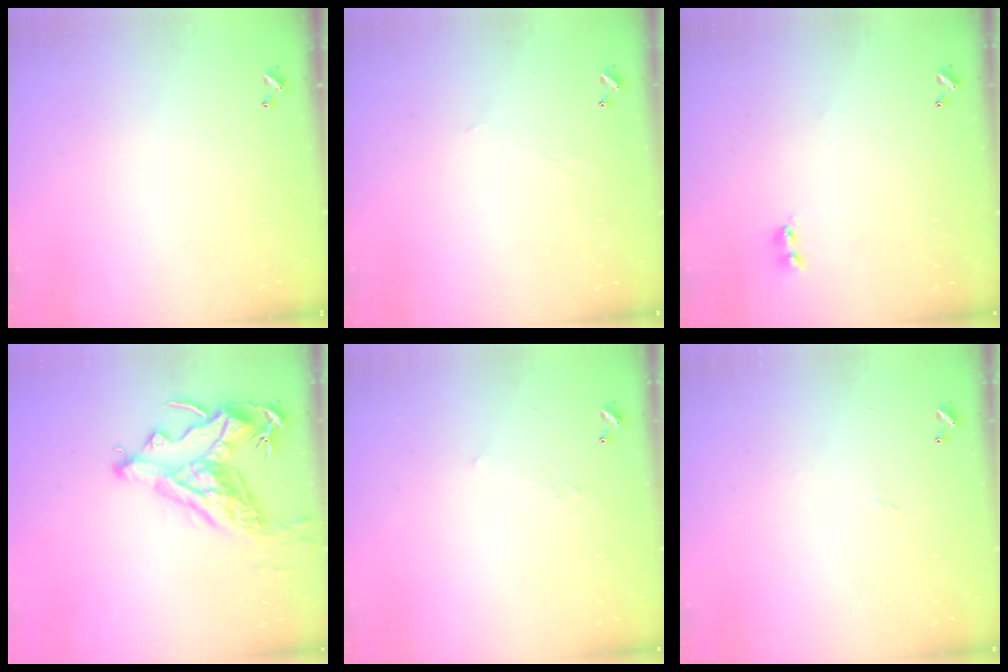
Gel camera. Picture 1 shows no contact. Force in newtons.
{"total": 1.7, "press": 1.7, "slide": 0.4}
{"total": 2.2, "press": 2.1, "slide": 0.6}
{"total": 8.1, "press": 8.0, "slide": 1.4}
{"total": 2.9, "press": 2.8, "slide": 0.4}
{"total": 0.0}